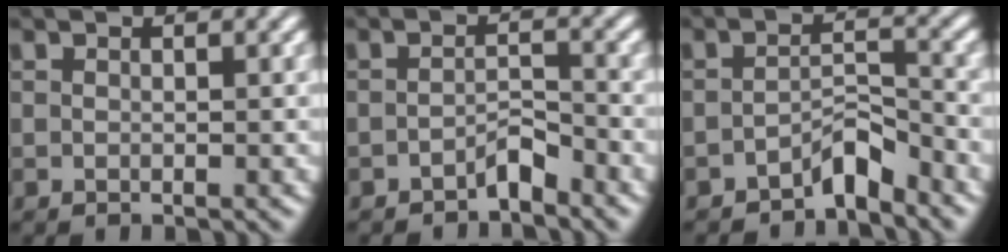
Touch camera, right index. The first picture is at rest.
{"total": 1.9, "force": [-1.8, -0.3, 0.6], "torque": [0.005, -0.007, -0.029]}
{"total": 3.0, "force": [-2.7, -0.1, 1.2], "torque": [0.004, -0.006, -0.044]}